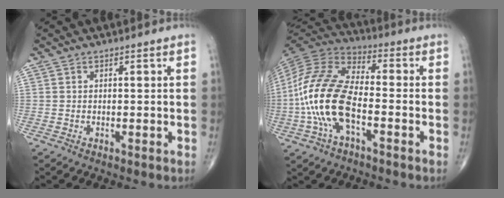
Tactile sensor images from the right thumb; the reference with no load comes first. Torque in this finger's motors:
{"motor_torque": [2.57, 2.43, 2.03, 0.10, 0.25]}